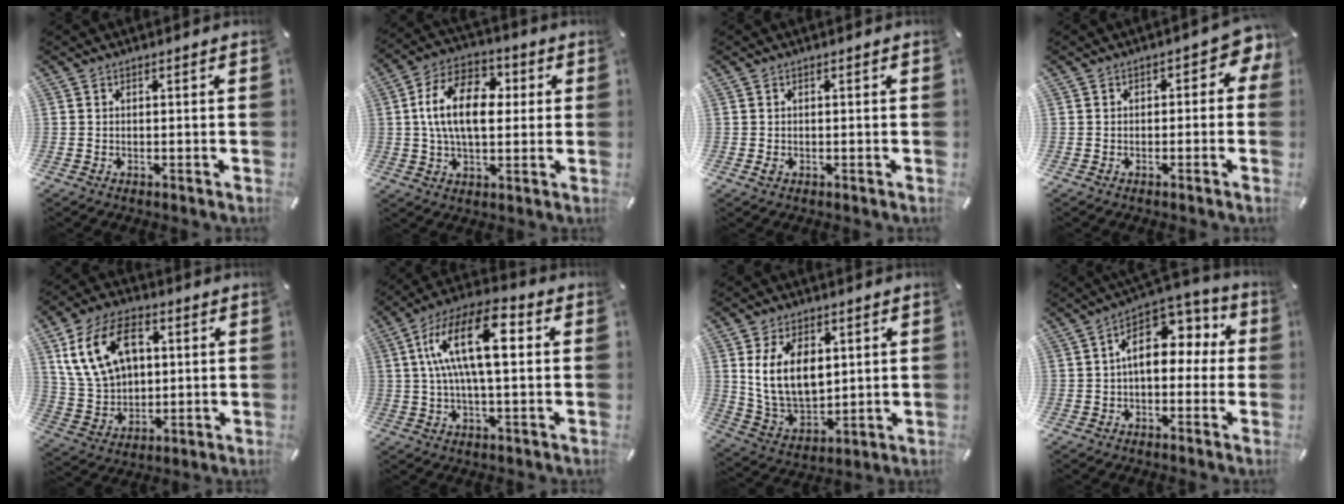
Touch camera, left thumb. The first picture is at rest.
{"total": 14.8, "force": [1.8, 9.2, 11.4], "torque": [-0.224, 0.013, 0.030]}
{"total": 0.7, "force": [-0.1, 0.5, 0.5], "torque": [-0.009, 0.001, -0.003]}
{"total": 3.7, "force": [-0.3, 2.4, 2.8], "torque": [-0.039, 0.009, -0.011]}
{"total": 15.7, "force": [5.0, 11.2, 9.9], "torque": [-0.213, 0.008, 0.094]}
{"total": 16.5, "force": [3.3, 6.2, 14.9], "torque": [-0.304, 0.002, 0.053]}
{"total": 12.9, "force": [3.8, 8.7, 8.7], "torque": [-0.188, -0.008, 0.067]}
{"total": 11.9, "force": [3.1, 7.2, 8.9], "torque": [-0.128, -0.018, 0.053]}